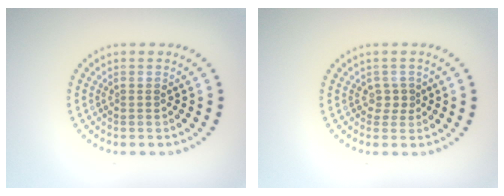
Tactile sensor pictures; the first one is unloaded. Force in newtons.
{"total": 1.2, "press": 0.9, "slide": 0.7}